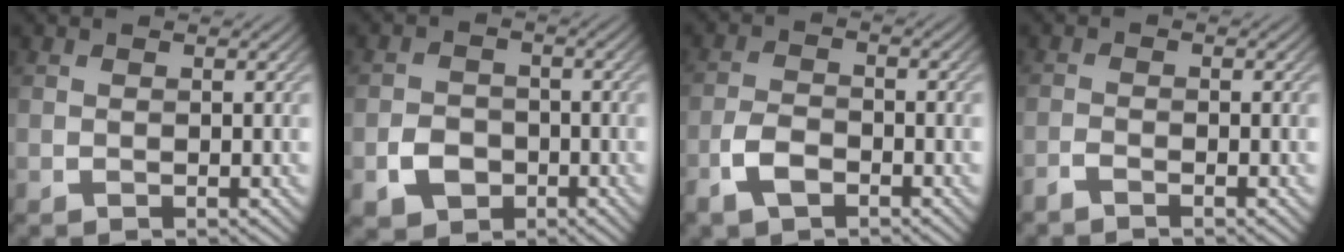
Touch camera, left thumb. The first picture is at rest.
{"total": 3.9, "force": [-1.6, 3.1, 1.7], "torque": [-0.035, -0.005, -0.032]}
{"total": 4.1, "force": [-2.5, 1.9, 2.6], "torque": [-0.056, -0.003, -0.057]}
{"total": 1.7, "force": [-1.4, 0.1, 0.9], "torque": [-0.018, -0.003, -0.036]}